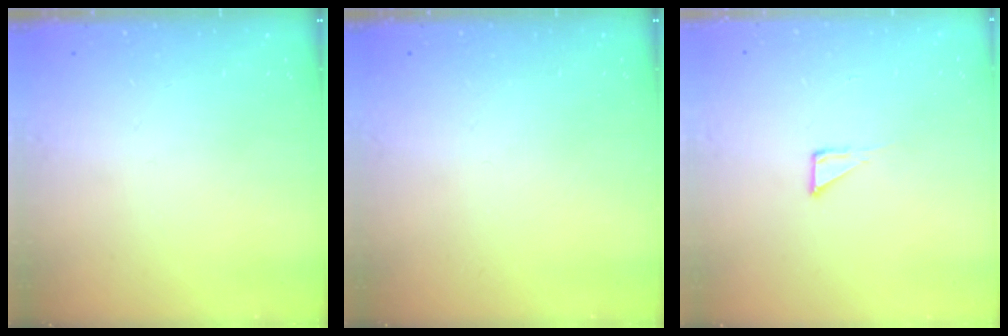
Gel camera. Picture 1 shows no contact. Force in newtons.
{"total": 0.0}
{"total": 2.8, "press": 2.8, "slide": 0.2}